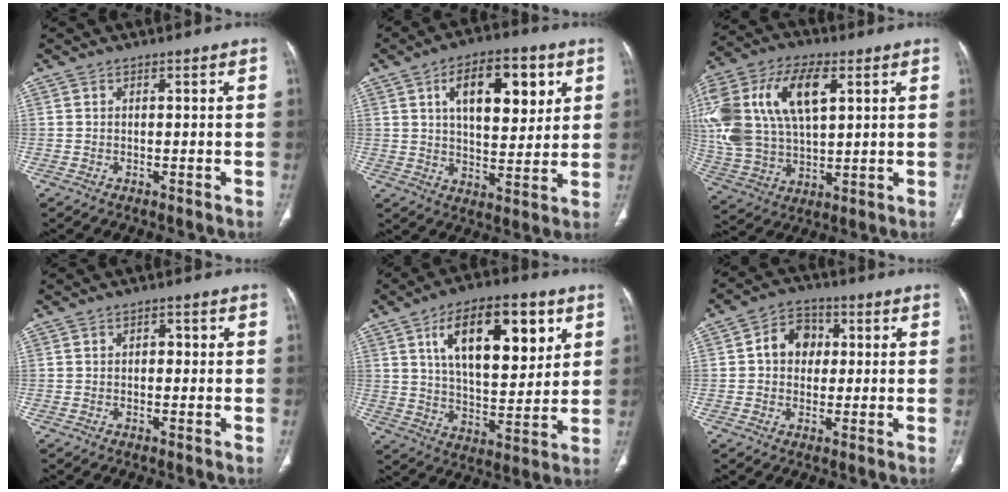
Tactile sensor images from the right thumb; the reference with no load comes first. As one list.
[{"total": 15.8, "force": [5.8, 7.8, 12.4], "torque": [-0.149, -0.015, 0.093]}, {"total": 25.1, "force": [7.2, 13.9, 19.6], "torque": [-0.437, 0.015, 0.136]}, {"total": 1.8, "force": [0.4, 1.2, 1.3], "torque": [-0.013, 0.005, 0.003]}, {"total": 20.4, "force": [8.0, 9.5, 16.1], "torque": [-0.213, -0.030, 0.135]}, {"total": 8.0, "force": [1.1, 6.5, 4.5], "torque": [-0.042, 0.012, 0.010]}]